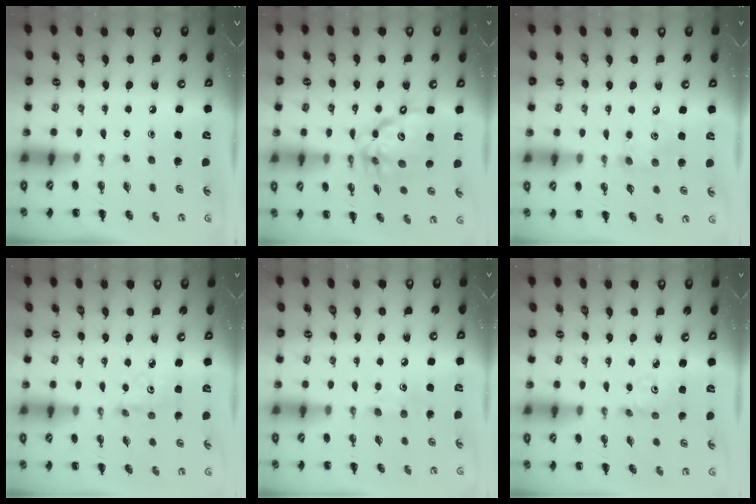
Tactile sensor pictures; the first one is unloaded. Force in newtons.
{"total": 14.3, "press": 13.8, "slide": 3.9}
{"total": 4.2, "press": 4.1, "slide": 0.5}
{"total": 4.4, "press": 4.2, "slide": 1.6}
{"total": 5.7, "press": 5.5, "slide": 1.5}
{"total": 2.0, "press": 2.0, "slide": 0.2}